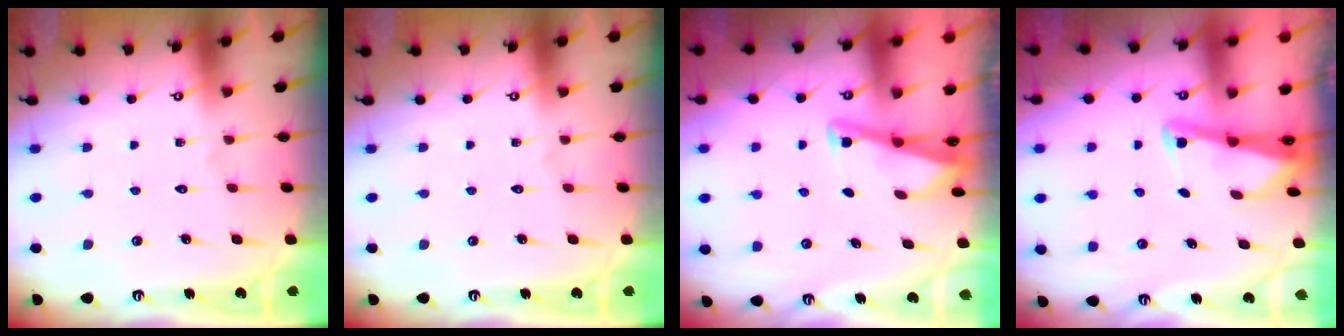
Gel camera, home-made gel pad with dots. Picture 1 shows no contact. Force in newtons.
{"total": 0.0}
{"total": 2.9, "press": 2.9, "slide": 0.3}
{"total": 2.3, "press": 2.3, "slide": 0.3}